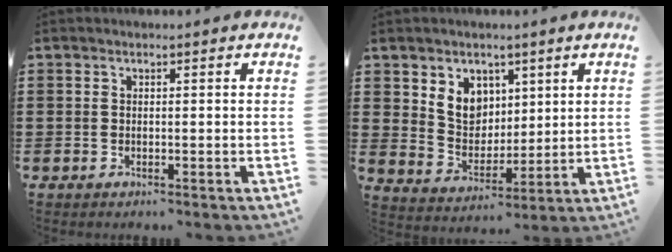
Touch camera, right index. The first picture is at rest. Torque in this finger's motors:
{"motor_torque": [0.17, 0.23, 0.21, 0.07]}